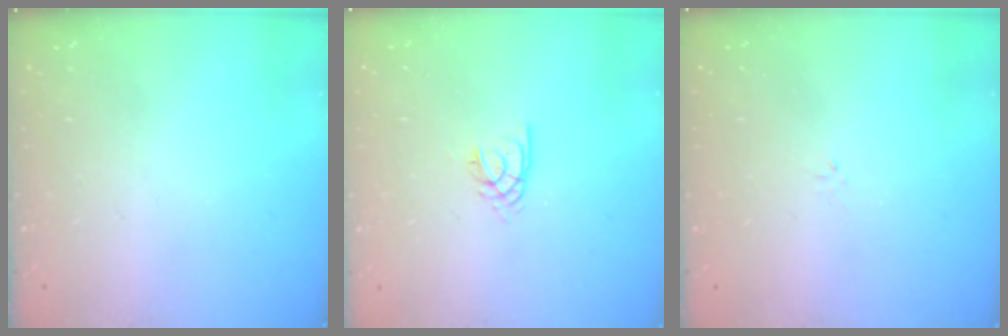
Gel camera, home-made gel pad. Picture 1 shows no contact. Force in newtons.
{"total": 2.8, "press": 2.7, "slide": 0.3}
{"total": 0.0}